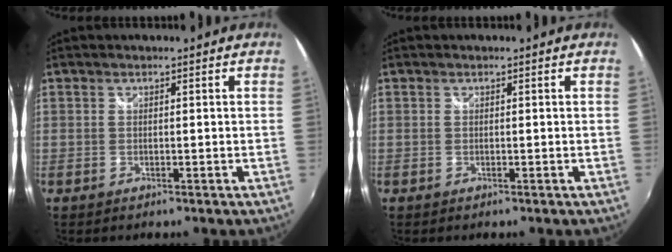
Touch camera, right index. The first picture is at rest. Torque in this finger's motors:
{"motor_torque": [-0.04, 0.00, 0.04, 0.01]}